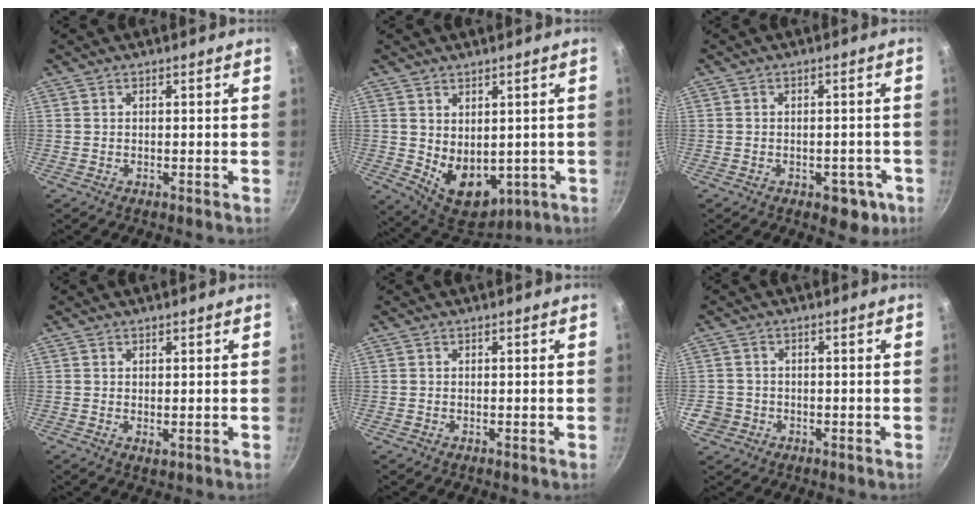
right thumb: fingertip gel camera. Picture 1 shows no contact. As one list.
[{"total": 10.5, "force": [0.0, 7.4, 7.5], "torque": [-0.085, -0.024, 0.029]}, {"total": 5.8, "force": [-2.5, 3.7, 3.7], "torque": [-0.017, 0.018, -0.018]}, {"total": 1.2, "force": [0.3, 0.7, 0.9], "torque": [-0.014, -0.005, 0.004]}, {"total": 0.0}, {"total": 4.8, "force": [-1.3, 4.5, 1.2], "torque": [-0.016, 0.020, -0.017]}]